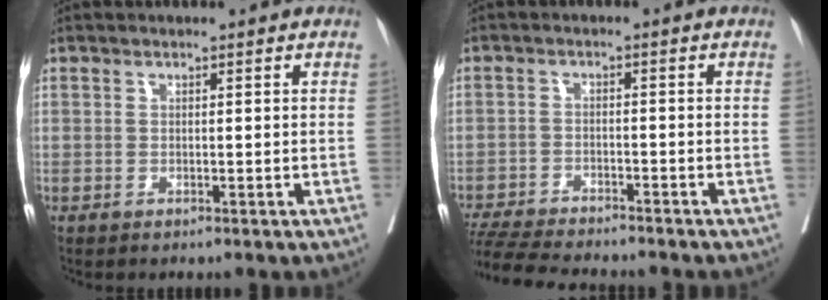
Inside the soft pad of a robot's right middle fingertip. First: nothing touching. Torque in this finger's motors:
{"motor_torque": [0.99, -1.15, 0.10, 0.06]}